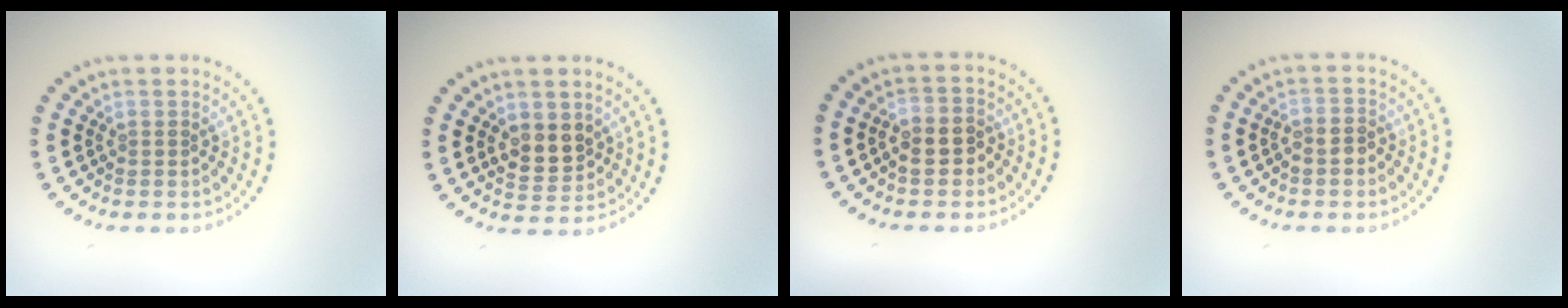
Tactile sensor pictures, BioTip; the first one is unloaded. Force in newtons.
{"total": 2.7, "press": 2.6, "slide": 0.8}
{"total": 2.6, "press": 2.5, "slide": 0.8}
{"total": 1.3, "press": 1.1, "slide": 0.7}